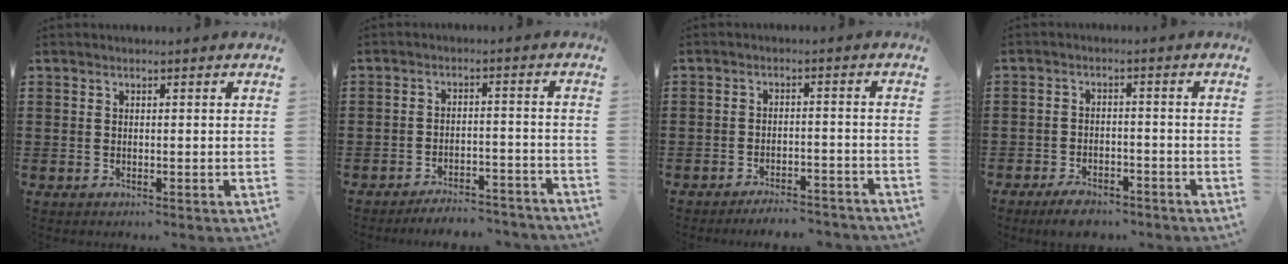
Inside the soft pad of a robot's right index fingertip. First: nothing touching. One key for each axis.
{"total": 4.2, "fx": -4.2, "fy": 0.2, "fz": 0.6, "tx": -0.013, "ty": 0.003, "tz": -0.085}
{"total": 3.5, "fx": -3.4, "fy": 0.1, "fz": 0.6, "tx": -0.013, "ty": 0.002, "tz": -0.070}
{"total": 3.4, "fx": -3.2, "fy": 0.9, "fz": 0.9, "tx": -0.017, "ty": 0.011, "tz": -0.062}